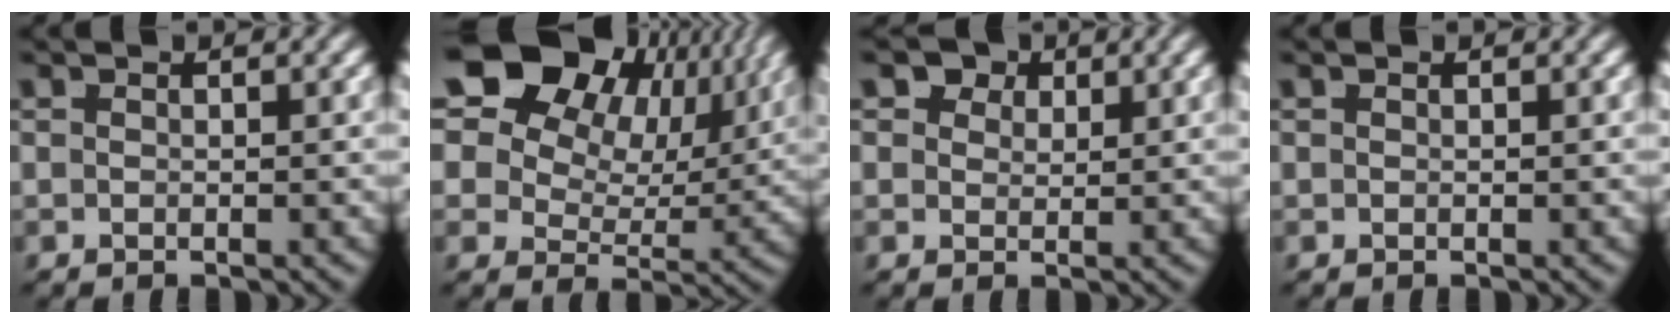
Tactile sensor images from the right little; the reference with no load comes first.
{"total": 16.7, "force": [5.5, 12.0, 10.2], "torque": [-0.182, 0.012, 0.068]}
{"total": 5.0, "force": [2.4, 3.7, 2.3], "torque": [-0.042, -0.004, 0.039]}
{"total": 0.0}